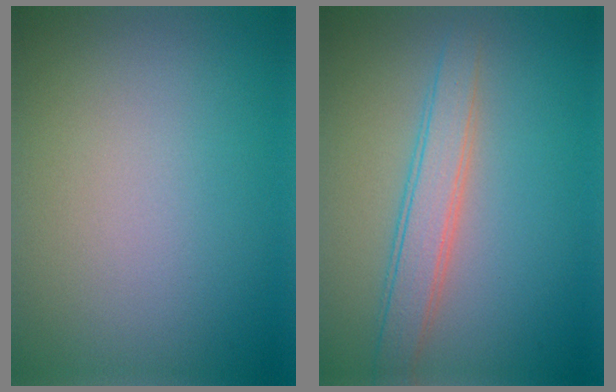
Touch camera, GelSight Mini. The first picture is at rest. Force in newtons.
{"total": 3.4, "press": 3.4, "slide": 0.1}